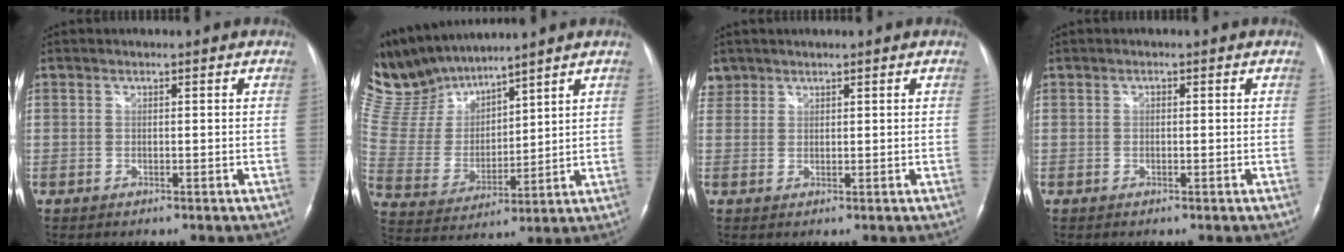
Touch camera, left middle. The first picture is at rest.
{"total": 12.5, "force": [11.8, 2.6, 3.2], "torque": [-0.089, 0.012, 0.251]}
{"total": 2.5, "force": [1.9, 1.7, -0.2], "torque": [0.009, 0.010, 0.035]}
{"total": 0.0}